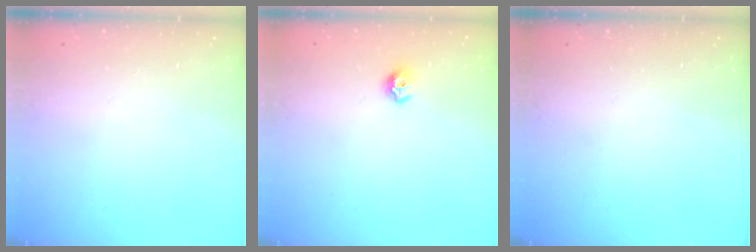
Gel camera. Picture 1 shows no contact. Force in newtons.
{"total": 7.2, "press": 7.2, "slide": 1.0}
{"total": 0.0}